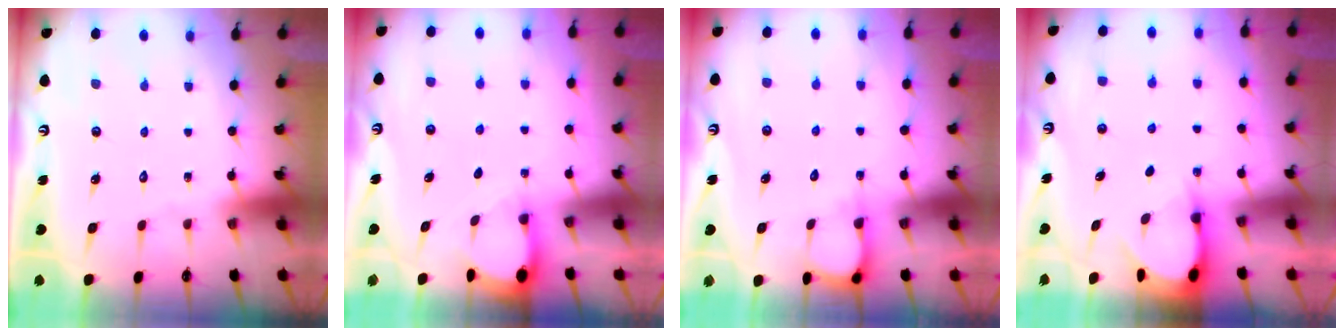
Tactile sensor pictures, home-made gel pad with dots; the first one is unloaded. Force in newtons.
{"total": 2.8, "press": 2.8, "slide": 0.3}
{"total": 4.7, "press": 4.6, "slide": 0.4}
{"total": 3.2, "press": 3.2, "slide": 0.3}